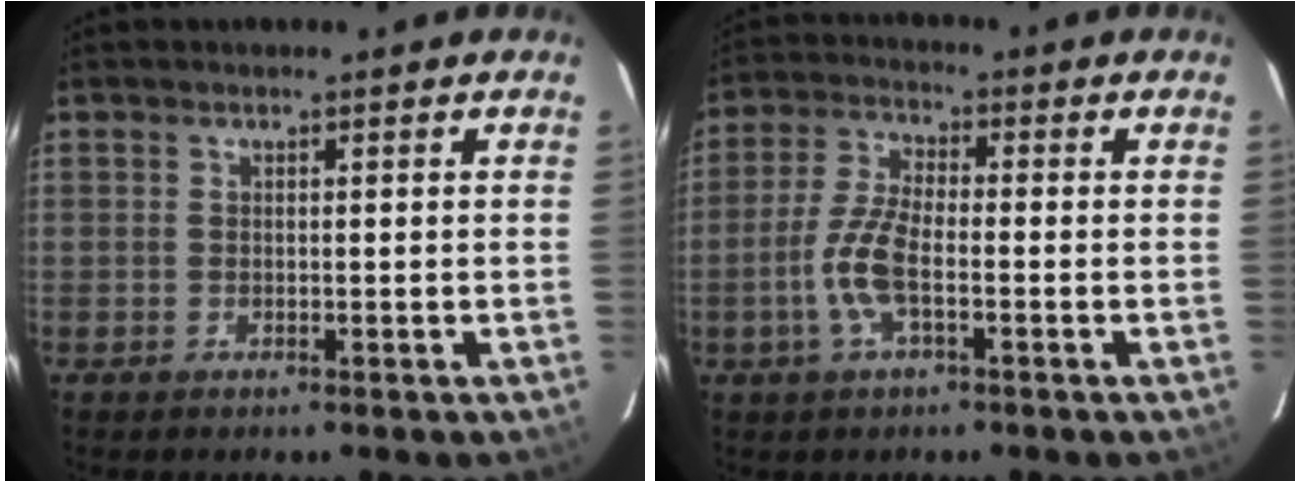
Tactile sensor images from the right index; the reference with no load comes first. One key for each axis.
{"total": 7.9, "fx": -2.5, "fy": 2.6, "fz": 7.1, "tx": -0.154, "ty": 0.003, "tz": -0.052}